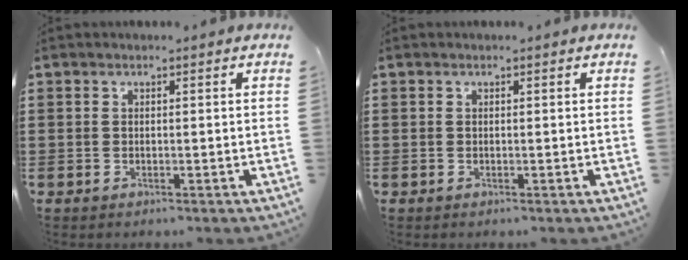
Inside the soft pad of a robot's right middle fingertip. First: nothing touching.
{"total": 0.0}